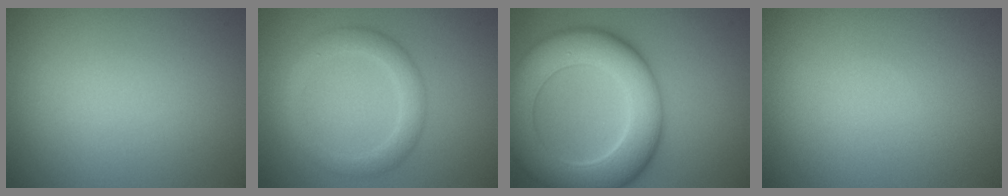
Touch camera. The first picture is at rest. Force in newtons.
{"total": 2.9, "press": 2.9, "slide": 0.2}
{"total": 10.1, "press": 10.1, "slide": 0.5}
{"total": 0.5, "press": 0.5, "slide": 0.0}